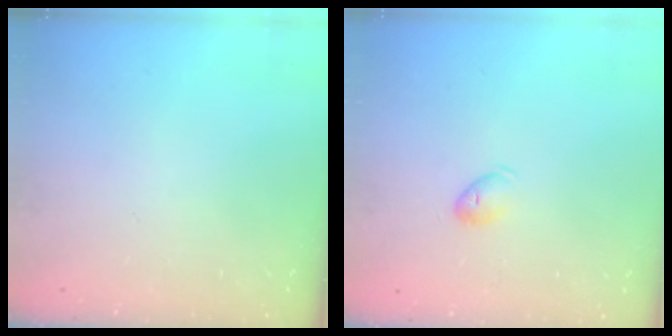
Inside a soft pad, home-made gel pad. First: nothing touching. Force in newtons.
{"total": 5.7, "press": 5.6, "slide": 1.1}